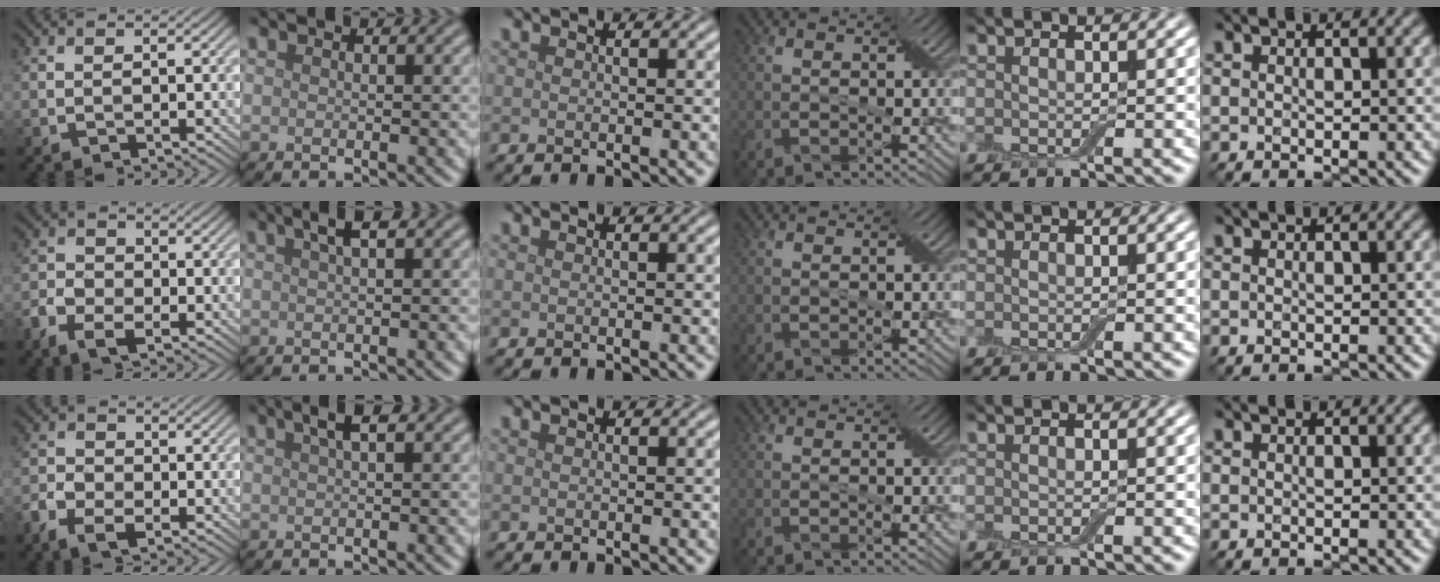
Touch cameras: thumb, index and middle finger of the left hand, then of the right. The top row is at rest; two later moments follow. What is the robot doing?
{"motion": "squeeze", "object": "air blower"}